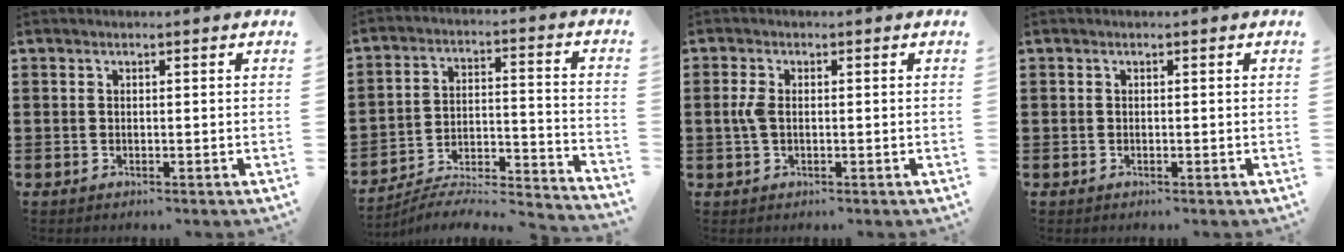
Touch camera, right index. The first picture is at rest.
{"total": 4.9, "force": [-4.5, 0.9, 1.7], "torque": [-0.029, -0.007, -0.092]}
{"total": 2.9, "force": [-0.2, 1.4, 2.5], "torque": [-0.072, -0.004, -0.011]}
{"total": 0.0}